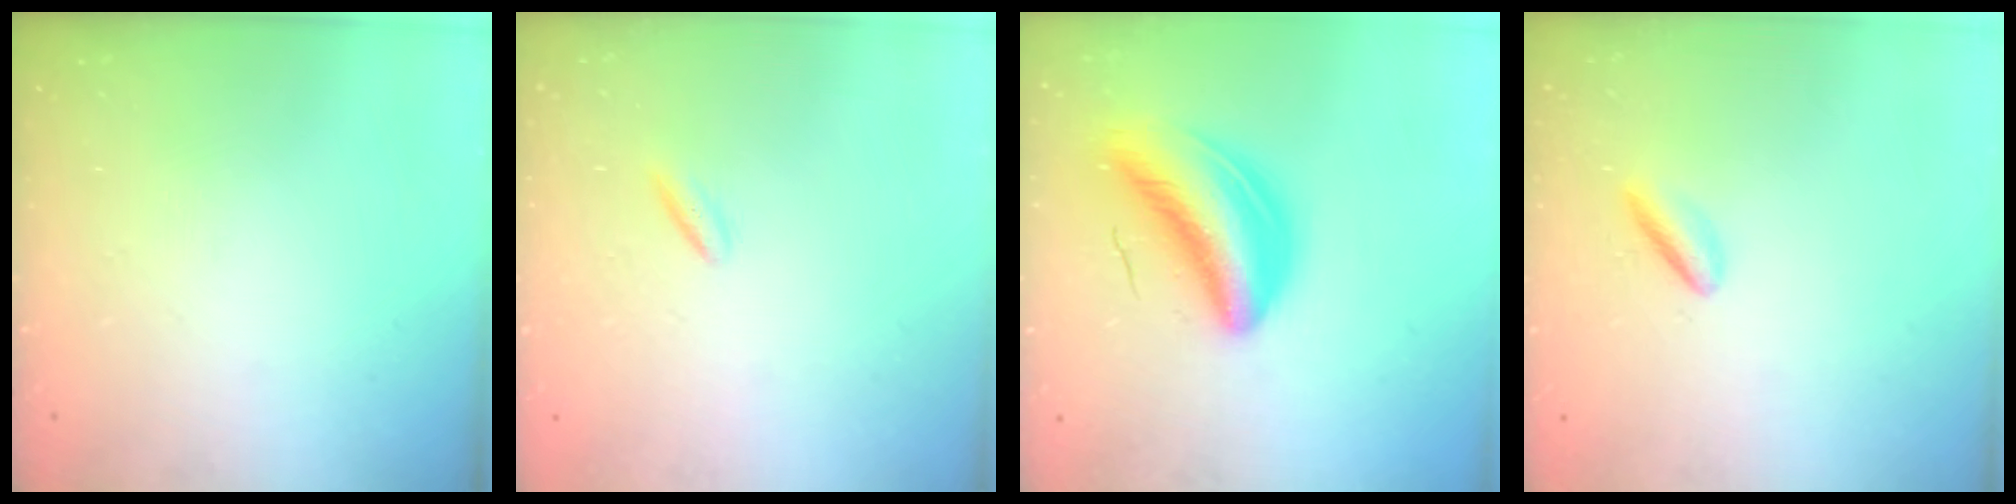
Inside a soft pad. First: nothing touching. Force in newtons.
{"total": 1.8, "press": 1.6, "slide": 0.8}
{"total": 10.6, "press": 10.2, "slide": 3.0}
{"total": 2.9, "press": 2.9, "slide": 0.6}